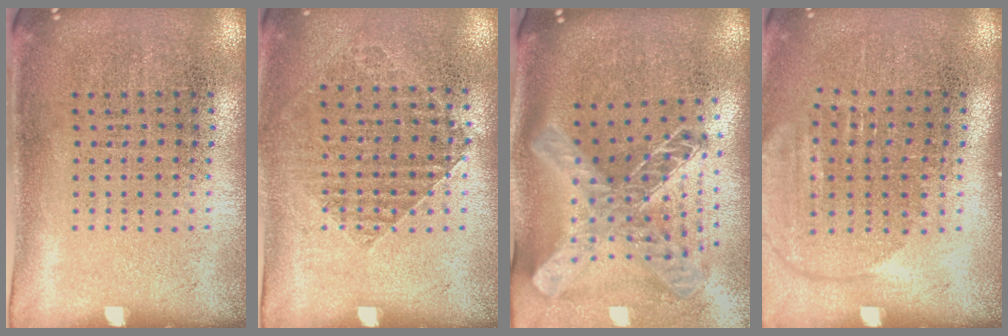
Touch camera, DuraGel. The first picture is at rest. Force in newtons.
{"total": 0.9, "press": 0.9, "slide": 0.1}
{"total": 2.1, "press": 1.6, "slide": 1.4}
{"total": 1.5, "press": 1.3, "slide": 0.6}